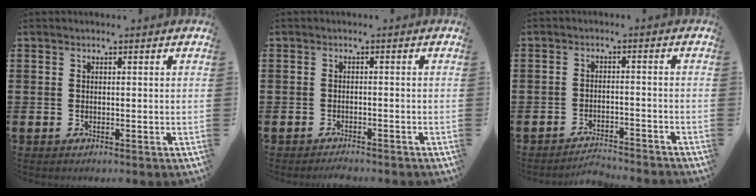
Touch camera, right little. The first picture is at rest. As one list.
[{"total": 1.1, "force": [-1.1, -0.1, 0.1], "torque": [-0.004, 0.002, -0.023]}, {"total": 2.6, "force": [-2.6, -0.1, 0.1], "torque": [-0.005, 0.004, -0.055]}]